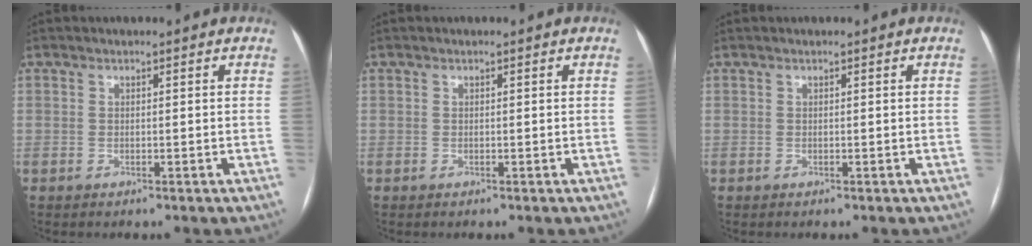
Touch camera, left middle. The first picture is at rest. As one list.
[{"total": 0.0}, {"total": 0.0}]